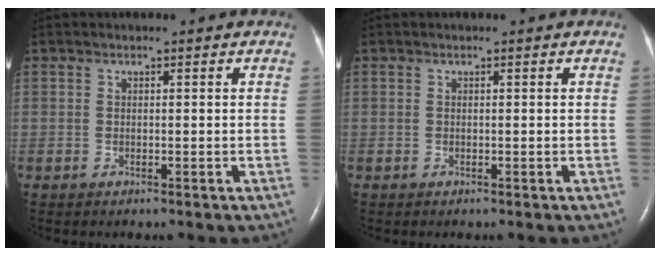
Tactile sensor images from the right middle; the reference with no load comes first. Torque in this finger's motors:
{"motor_torque": [-0.06, 0.09, 0.02, 0.00]}